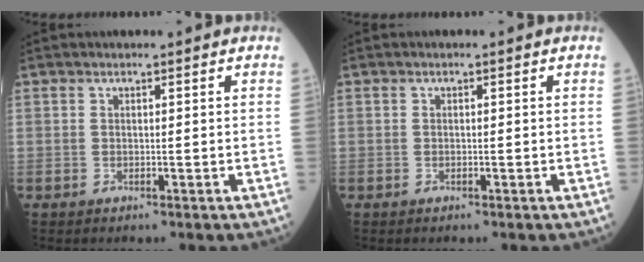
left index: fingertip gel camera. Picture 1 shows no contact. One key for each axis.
{"total": 0.0}